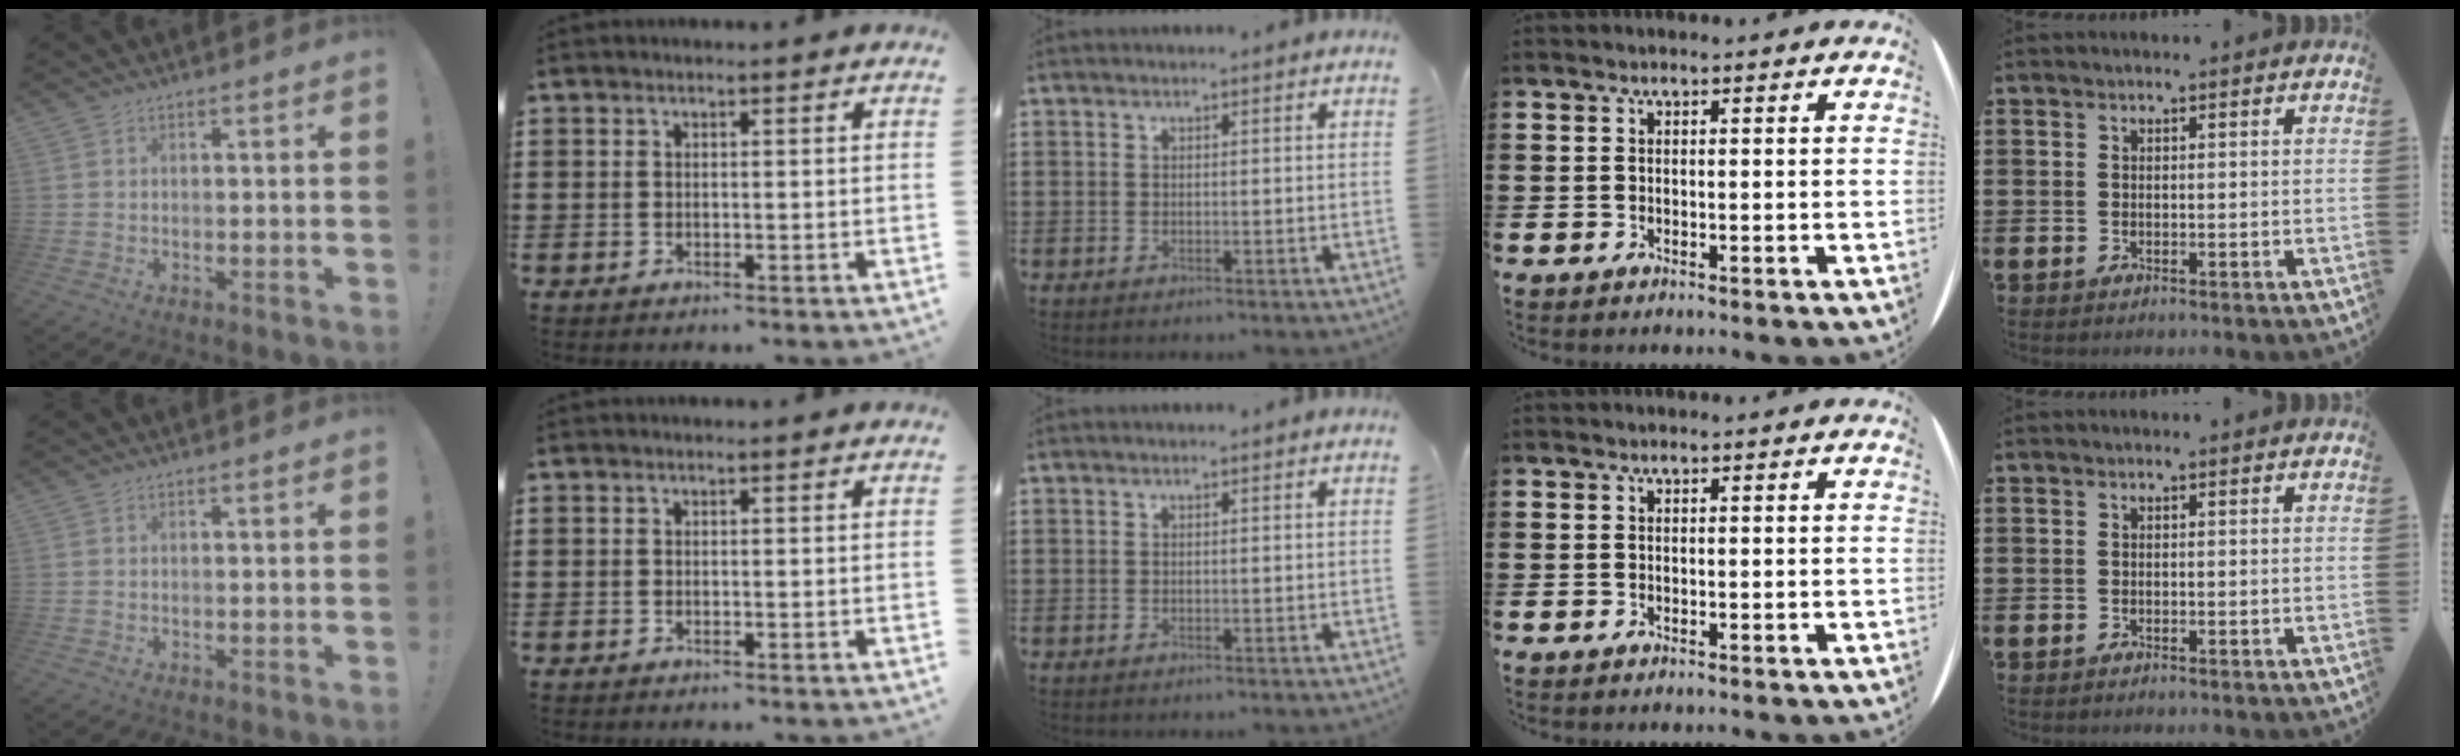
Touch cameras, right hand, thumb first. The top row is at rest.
{}